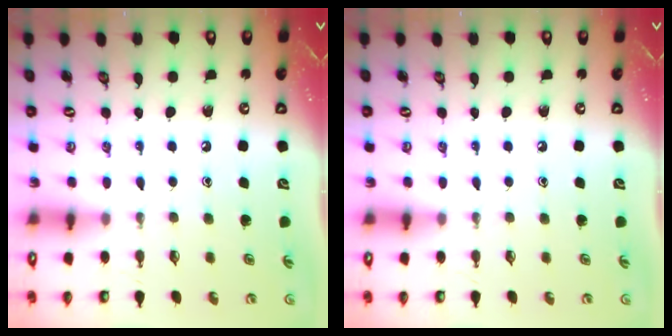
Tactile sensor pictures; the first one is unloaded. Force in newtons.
{"total": 0.0}